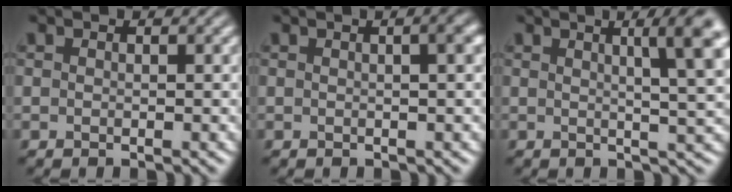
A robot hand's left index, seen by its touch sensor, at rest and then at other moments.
{"total": 3.1, "force": [0.8, 1.1, 2.7], "torque": [-0.014, 0.014, 0.001]}
{"total": 6.5, "force": [2.2, 1.6, 5.9], "torque": [-0.046, 0.015, 0.026]}